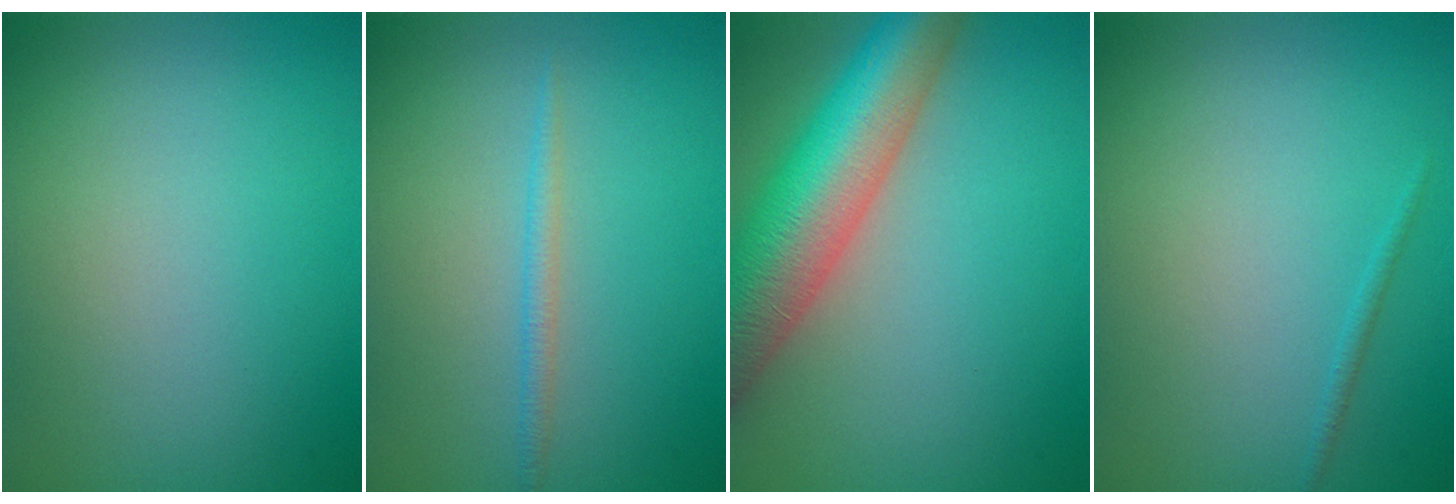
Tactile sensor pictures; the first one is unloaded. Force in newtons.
{"total": 1.2, "press": 1.2, "slide": 0.1}
{"total": 10.3, "press": 10.3, "slide": 0.4}
{"total": 0.7, "press": 0.6, "slide": 0.1}